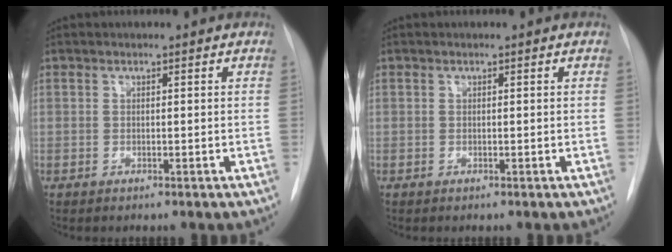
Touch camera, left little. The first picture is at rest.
{"total": 0.0}